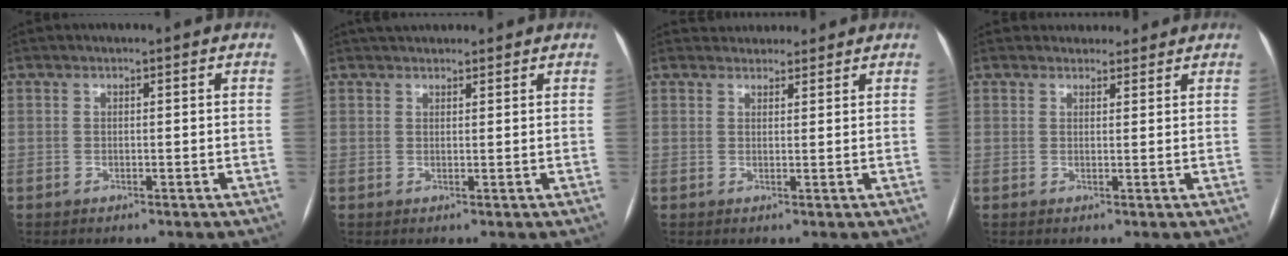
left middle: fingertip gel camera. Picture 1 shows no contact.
{"total": 4.6, "force": [4.1, 1.5, 1.5], "torque": [-0.016, 0.035, 0.058]}
{"total": 4.5, "force": [4.2, 1.8, 0.4], "torque": [0.003, 0.019, 0.054]}
{"total": 3.8, "force": [3.5, 1.6, 0.1], "torque": [0.007, 0.010, 0.041]}